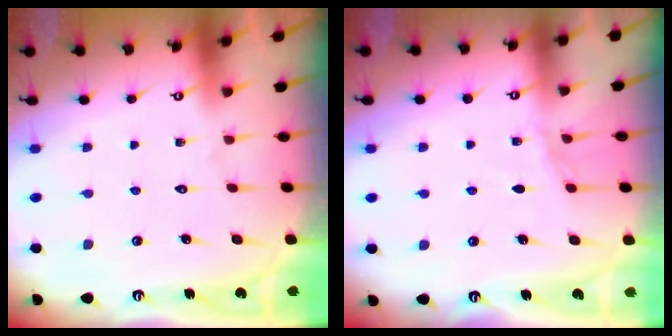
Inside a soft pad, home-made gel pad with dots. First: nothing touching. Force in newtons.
{"total": 4.7, "press": 4.7, "slide": 0.6}